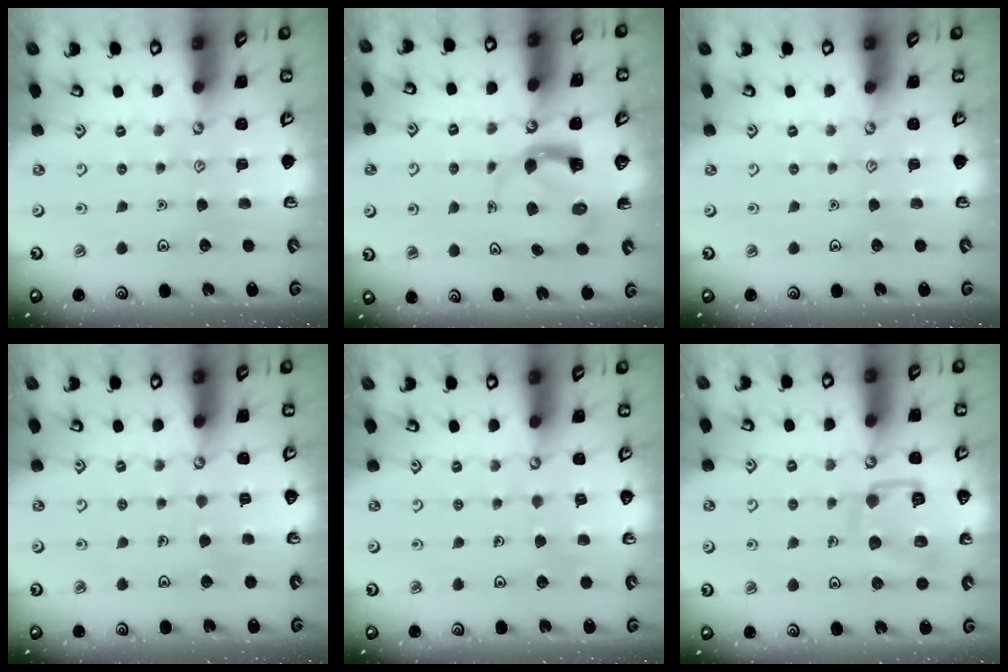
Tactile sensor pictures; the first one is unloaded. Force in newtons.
{"total": 3.9, "press": 3.8, "slide": 0.5}
{"total": 0.0}
{"total": 3.2, "press": 3.2, "slide": 0.2}
{"total": 3.6, "press": 3.6, "slide": 0.1}
{"total": 13.2, "press": 13.1, "slide": 1.4}